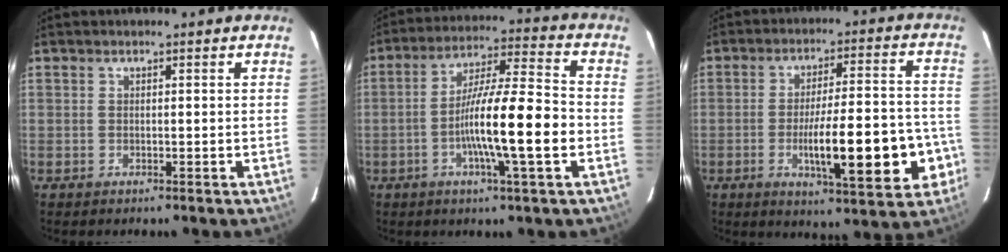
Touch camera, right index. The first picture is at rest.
{"total": 13.6, "force": [-3.4, 0.5, 13.2], "torque": [-0.227, 0.002, -0.063]}
{"total": 16.3, "force": [-4.7, 3.2, 15.3], "torque": [-0.207, 0.014, -0.060]}